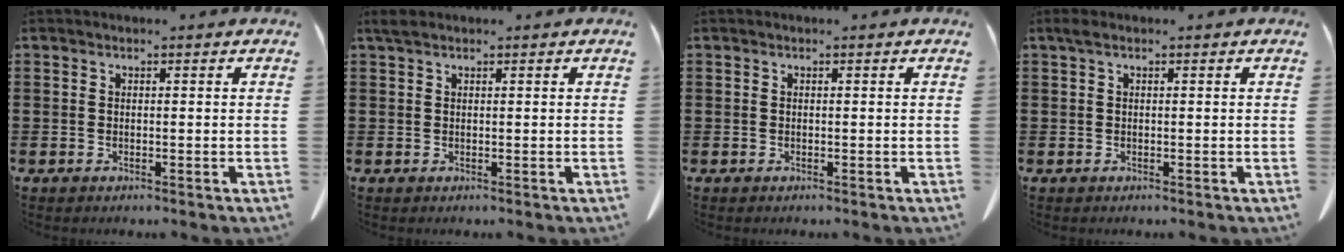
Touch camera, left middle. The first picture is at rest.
{"total": 1.1, "force": [0.8, 0.4, 0.6], "torque": [-0.016, 0.001, 0.015]}
{"total": 0.0}
{"total": 0.8, "force": [0.2, 0.4, 0.7], "torque": [-0.017, 0.002, 0.004]}